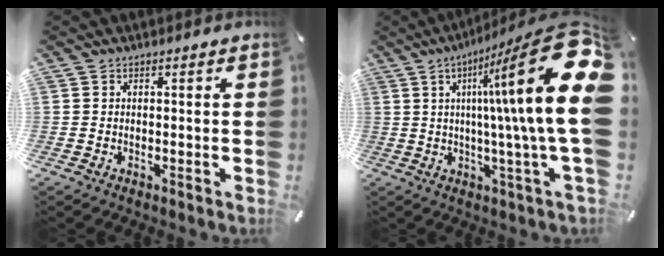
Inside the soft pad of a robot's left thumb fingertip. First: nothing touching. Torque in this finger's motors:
{"motor_torque": [0.85, 1.04, 2.49, -0.29, 0.26]}